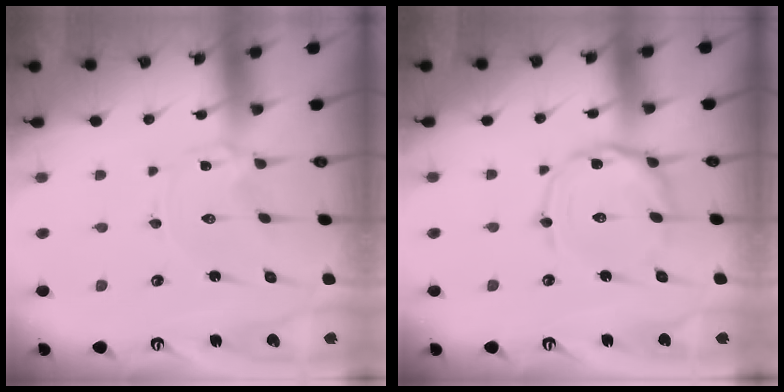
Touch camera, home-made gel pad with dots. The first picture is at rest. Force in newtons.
{"total": 7.1, "press": 7.0, "slide": 0.3}